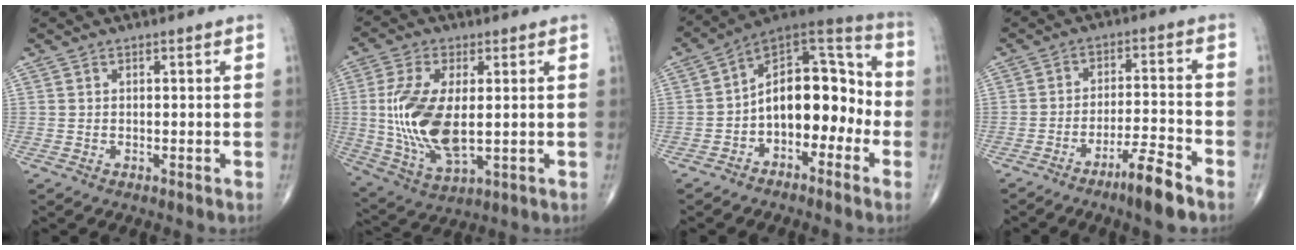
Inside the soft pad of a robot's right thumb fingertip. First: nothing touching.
{"total": 14.9, "force": [0.4, 6.9, 13.2], "torque": [-0.282, -0.017, 0.016]}
{"total": 15.1, "force": [-3.4, 9.3, 11.4], "torque": [-0.131, 0.072, -0.065]}
{"total": 8.0, "force": [-5.6, 0.7, 5.7], "torque": [-0.105, 0.032, -0.097]}